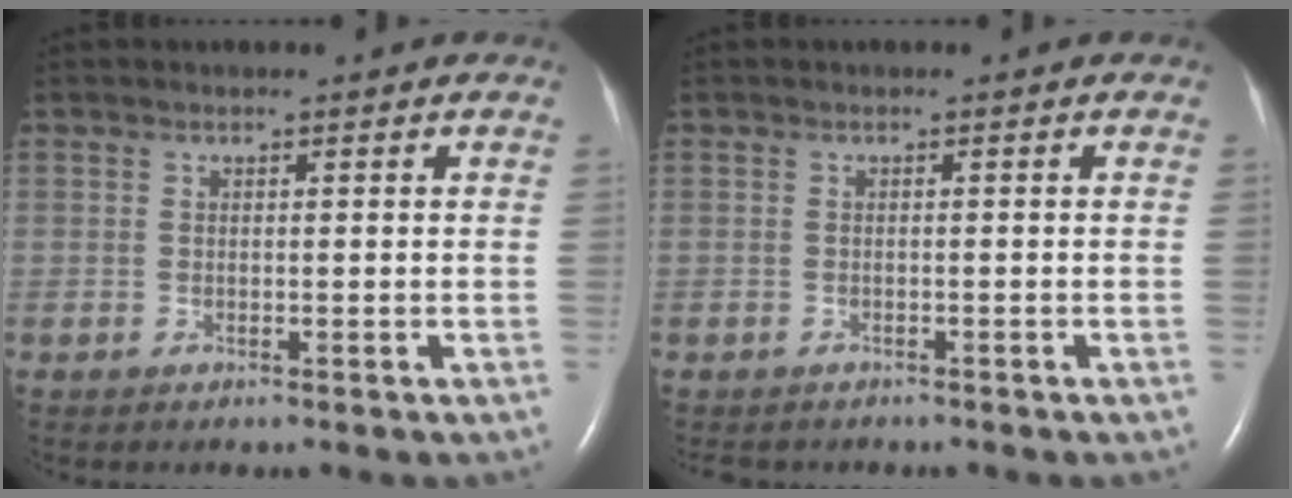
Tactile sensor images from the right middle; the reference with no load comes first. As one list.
[{"total": 3.5, "force": [-3.0, 1.5, 0.9], "torque": [-0.013, -0.004, -0.037]}]